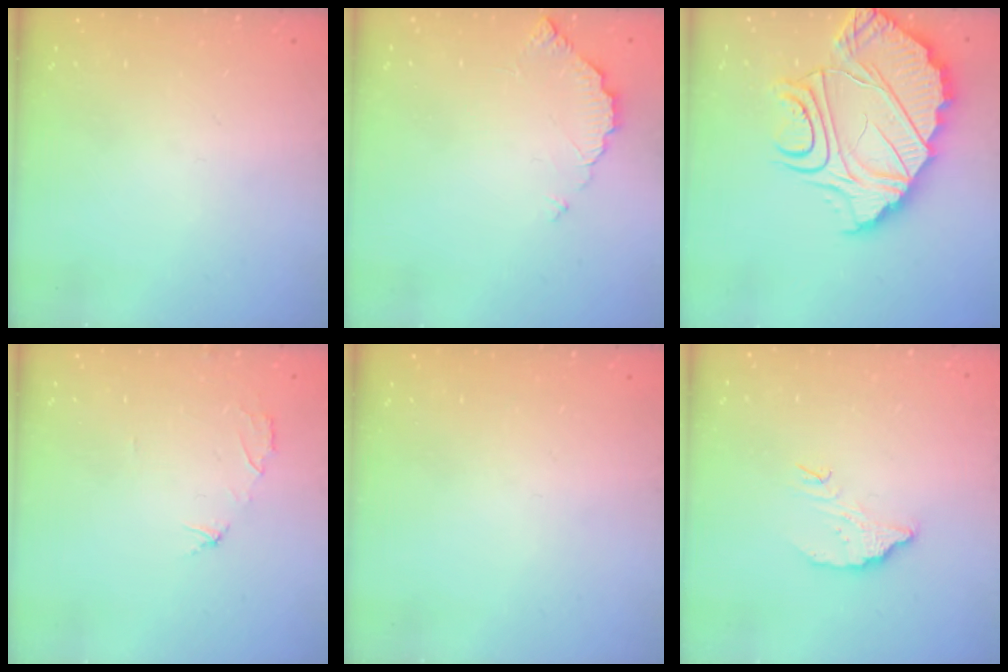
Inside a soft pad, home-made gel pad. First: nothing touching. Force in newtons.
{"total": 3.5, "press": 3.5, "slide": 0.2}
{"total": 17.1, "press": 17.1, "slide": 1.4}
{"total": 2.1, "press": 2.1, "slide": 0.1}
{"total": 0.0}
{"total": 5.9, "press": 5.9, "slide": 0.3}